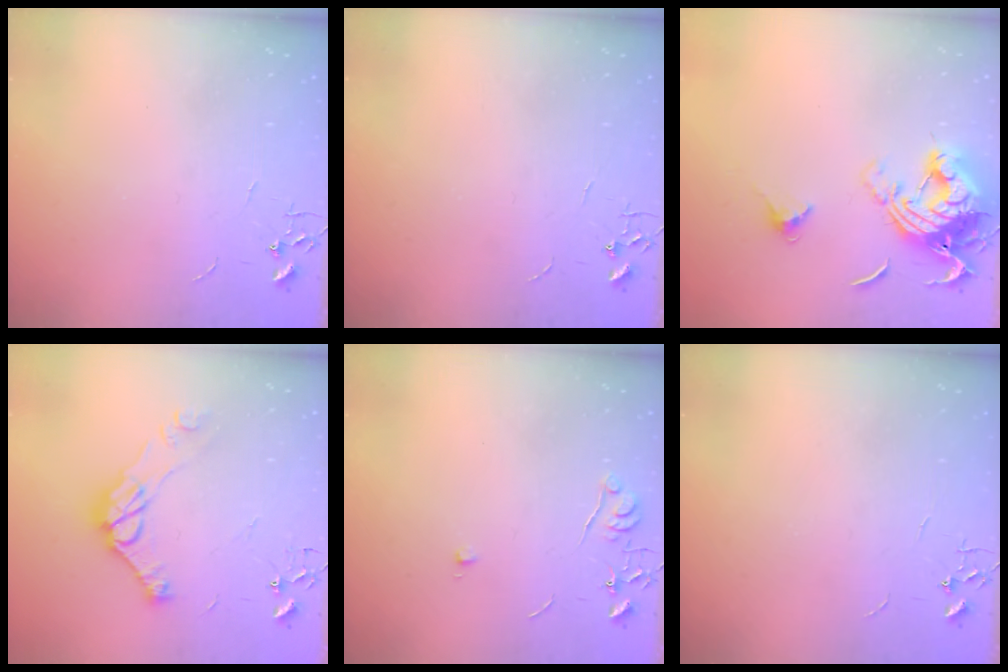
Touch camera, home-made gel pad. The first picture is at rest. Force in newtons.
{"total": 0.0}
{"total": 15.3, "press": 15.2, "slide": 1.7}
{"total": 11.5, "press": 11.4, "slide": 0.8}
{"total": 5.2, "press": 5.2, "slide": 0.6}
{"total": 0.0}